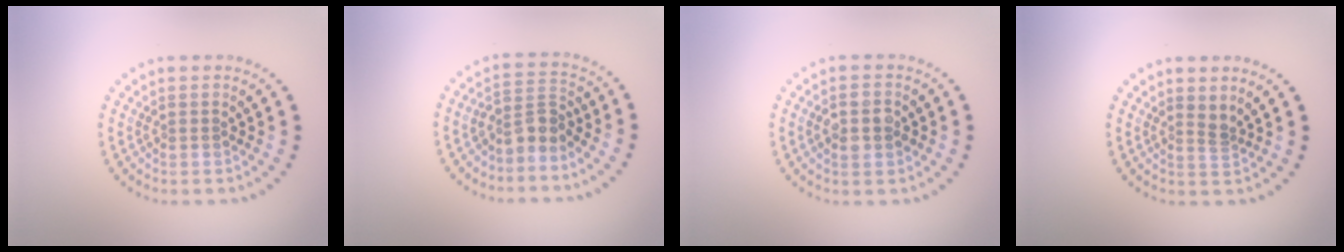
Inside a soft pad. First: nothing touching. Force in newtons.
{"total": 2.6, "press": 2.0, "slide": 1.7}
{"total": 2.8, "press": 2.8, "slide": 0.3}
{"total": 1.1, "press": 0.6, "slide": 0.9}